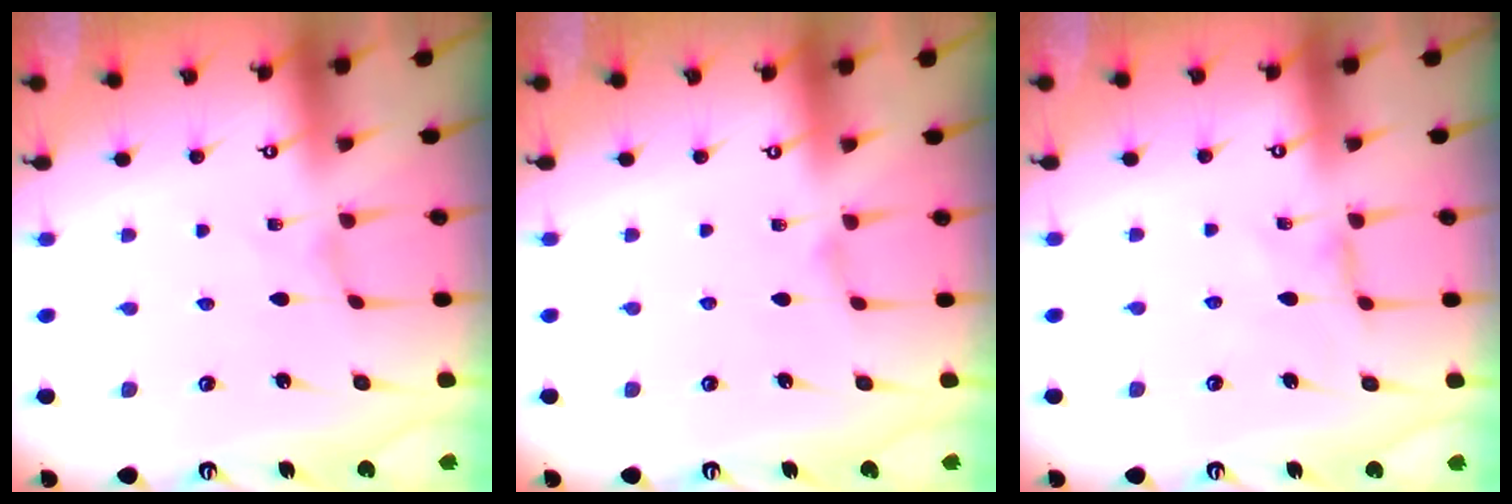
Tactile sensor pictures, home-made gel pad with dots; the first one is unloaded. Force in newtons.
{"total": 2.1, "press": 2.1, "slide": 0.4}
{"total": 1.5, "press": 1.4, "slide": 0.3}